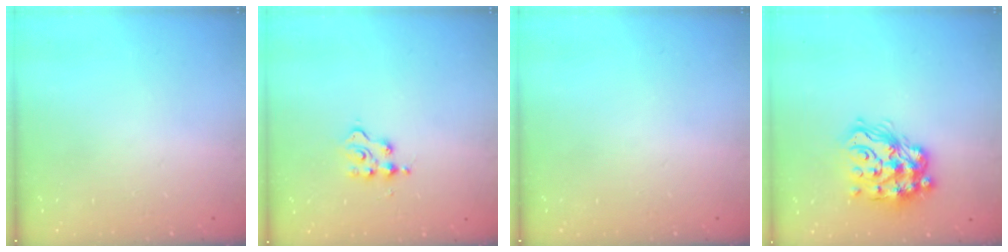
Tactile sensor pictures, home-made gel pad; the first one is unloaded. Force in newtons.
{"total": 3.3, "press": 3.2, "slide": 0.5}
{"total": 0.0}
{"total": 17.0, "press": 16.9, "slide": 1.2}